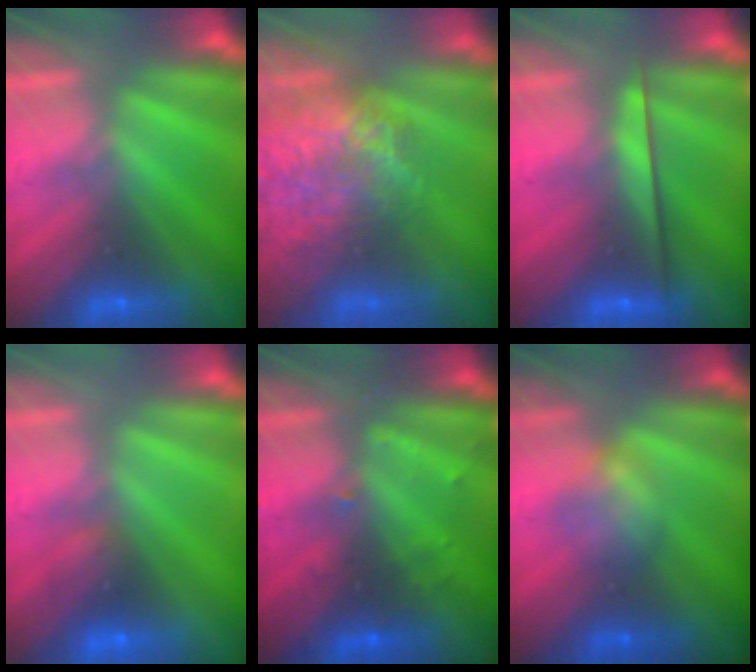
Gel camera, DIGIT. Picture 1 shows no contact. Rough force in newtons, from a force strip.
{"total": 9.3}
{"total": 2.4}
{"total": 1.2}
{"total": 2.9}
{"total": 2.4}